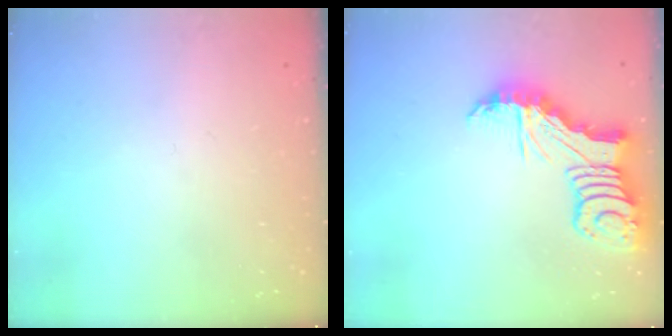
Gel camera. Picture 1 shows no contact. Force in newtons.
{"total": 9.0, "press": 9.0, "slide": 0.9}